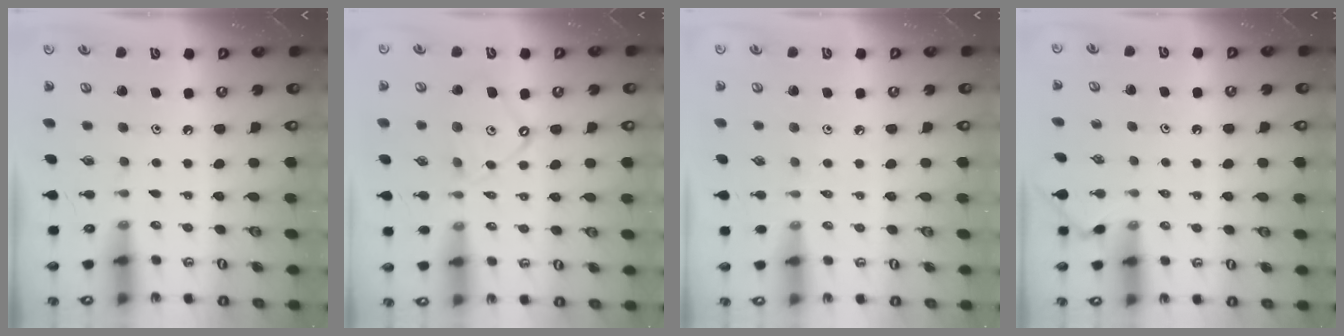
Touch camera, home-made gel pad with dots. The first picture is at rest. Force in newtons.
{"total": 10.7, "press": 10.7, "slide": 0.9}
{"total": 2.6, "press": 2.5, "slide": 0.6}
{"total": 2.4, "press": 2.4, "slide": 0.3}